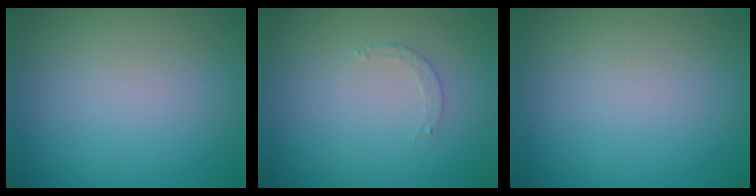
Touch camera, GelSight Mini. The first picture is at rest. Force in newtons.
{"total": 0.6, "press": 0.5, "slide": 0.3}
{"total": 0.0}